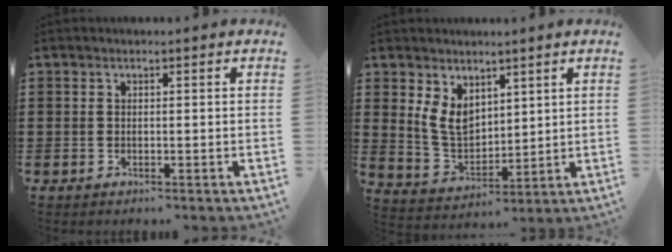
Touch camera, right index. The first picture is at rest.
{"total": 6.2, "force": [3.2, 4.1, 3.5], "torque": [-0.088, -0.002, 0.059]}